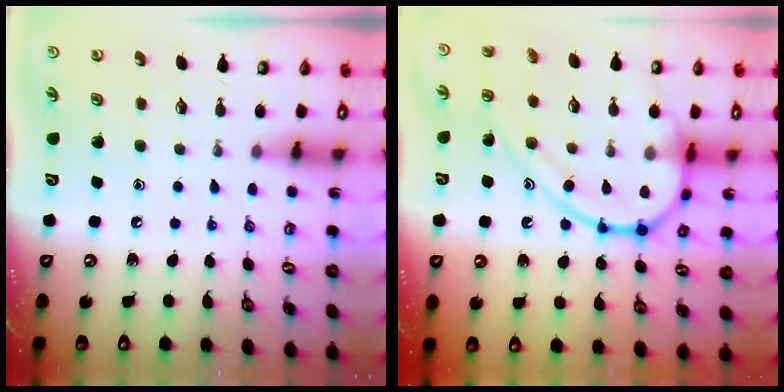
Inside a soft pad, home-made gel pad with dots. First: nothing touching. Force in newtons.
{"total": 15.2, "press": 15.2, "slide": 0.8}